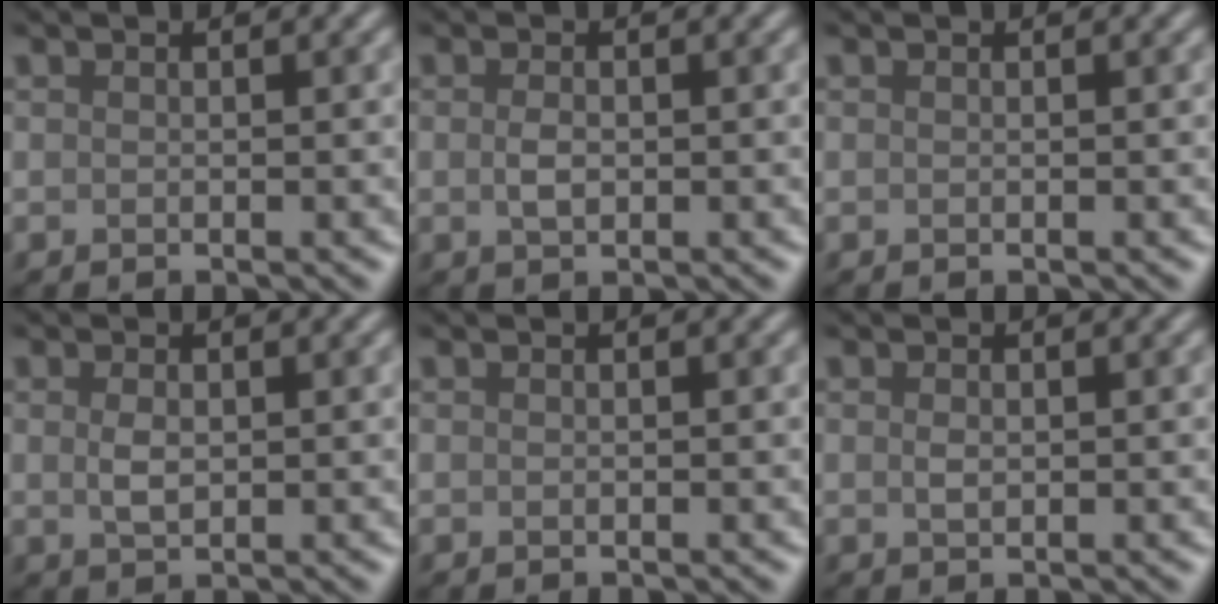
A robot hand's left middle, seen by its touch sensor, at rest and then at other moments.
{"total": 1.4, "force": [0.0, 0.8, 1.1], "torque": [-0.025, -0.002, 0.000]}
{"total": 0.0}
{"total": 1.7, "force": [0.2, 1.0, 1.4], "torque": [-0.032, -0.002, 0.006]}
{"total": 0.0}
{"total": 0.9, "force": [0.1, 0.5, 0.7], "torque": [-0.015, -0.001, 0.003]}